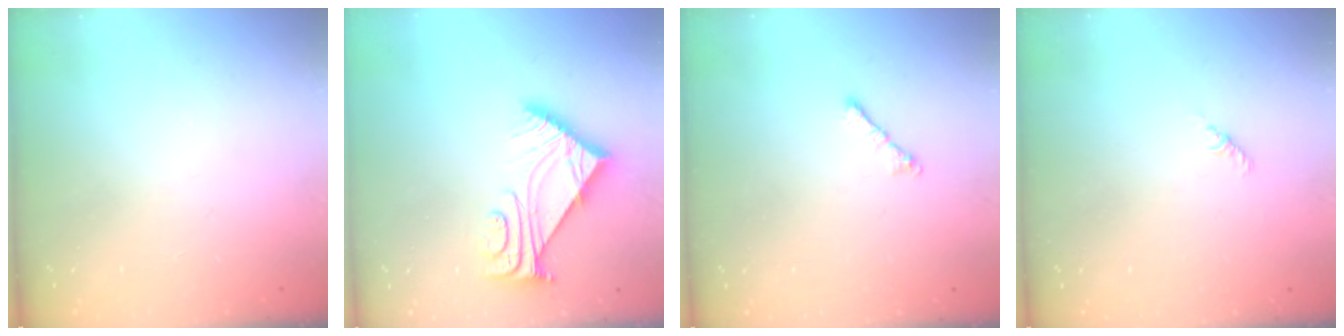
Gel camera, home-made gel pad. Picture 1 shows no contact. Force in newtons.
{"total": 7.6, "press": 7.6, "slide": 0.7}
{"total": 2.1, "press": 2.0, "slide": 0.6}
{"total": 1.8, "press": 1.7, "slide": 0.6}